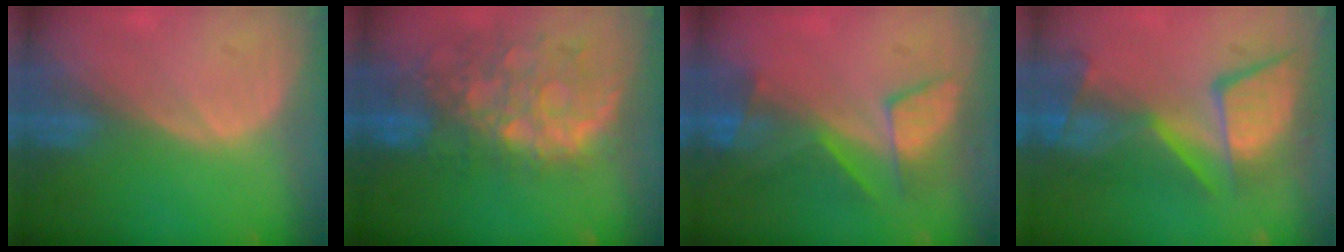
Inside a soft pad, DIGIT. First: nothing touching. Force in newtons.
{"total": 11.2, "press": 9.7, "slide": 5.5}
{"total": 8.0, "press": 7.3, "slide": 3.4}
{"total": 11.3, "press": 10.5, "slide": 4.2}